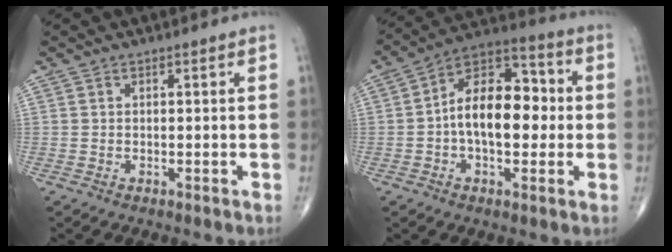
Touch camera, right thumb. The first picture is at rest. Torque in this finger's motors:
{"motor_torque": [0.16, 0.63, 1.27, 0.00, 0.16]}